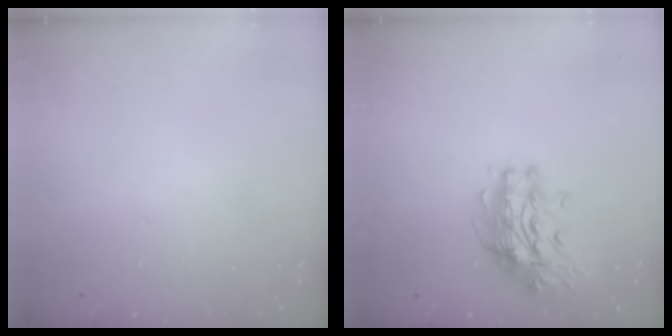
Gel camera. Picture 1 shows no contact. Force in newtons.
{"total": 12.3, "press": 12.2, "slide": 1.1}